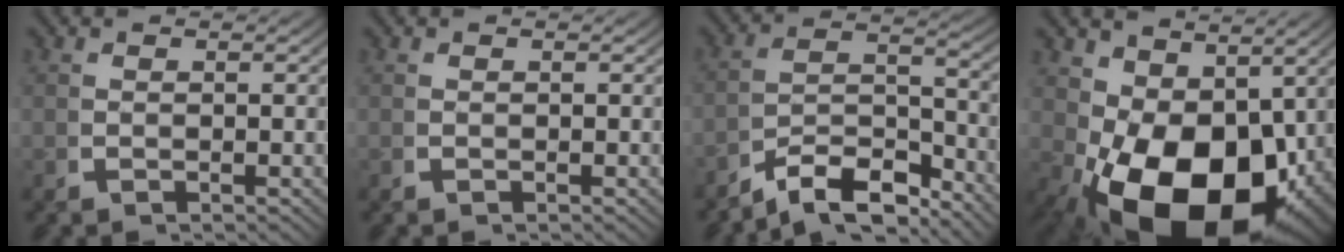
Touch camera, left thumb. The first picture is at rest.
{"total": 0.0}
{"total": 7.6, "force": [-4.3, 4.2, 4.6], "torque": [-0.087, -0.030, -0.066]}
{"total": 16.4, "force": [-3.4, 10.5, 12.1], "torque": [-0.219, -0.081, -0.016]}